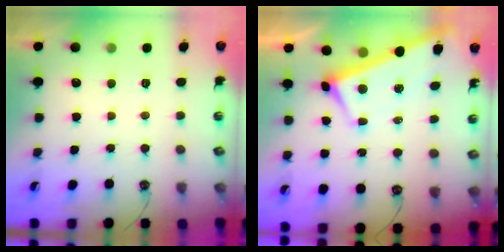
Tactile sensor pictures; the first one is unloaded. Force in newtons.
{"total": 3.0, "press": 2.9, "slide": 0.9}